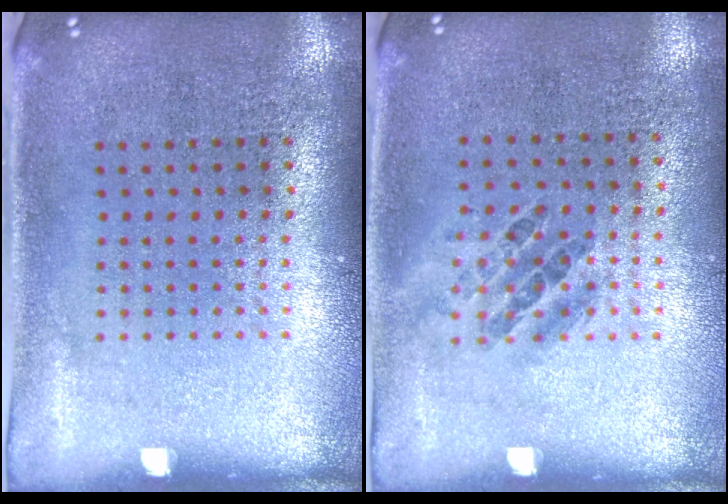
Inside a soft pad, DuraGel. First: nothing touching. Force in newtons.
{"total": 0.9, "press": 0.8, "slide": 0.5}